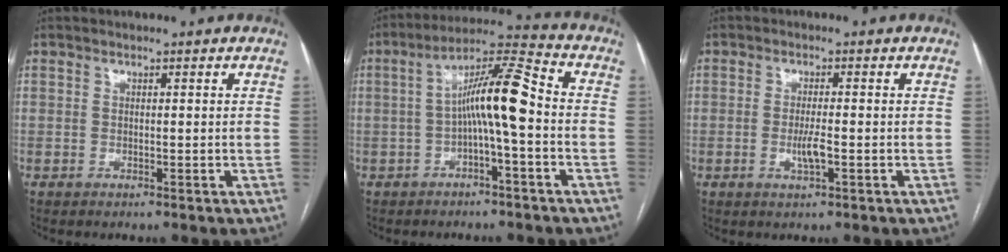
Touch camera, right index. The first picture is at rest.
{"total": 9.9, "force": [-1.1, 0.7, 9.8], "torque": [-0.172, 0.031, -0.023]}
{"total": 2.8, "force": [-0.8, 0.4, 2.7], "torque": [-0.057, -0.004, -0.014]}